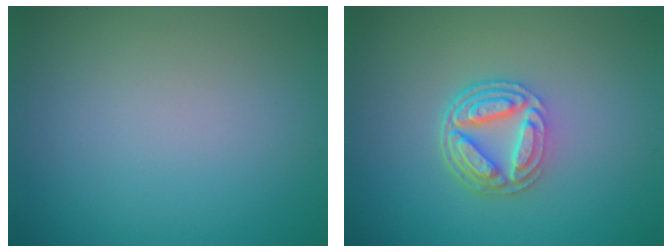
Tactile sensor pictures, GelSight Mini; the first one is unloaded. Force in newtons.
{"total": 4.8, "press": 3.4, "slide": 3.4}